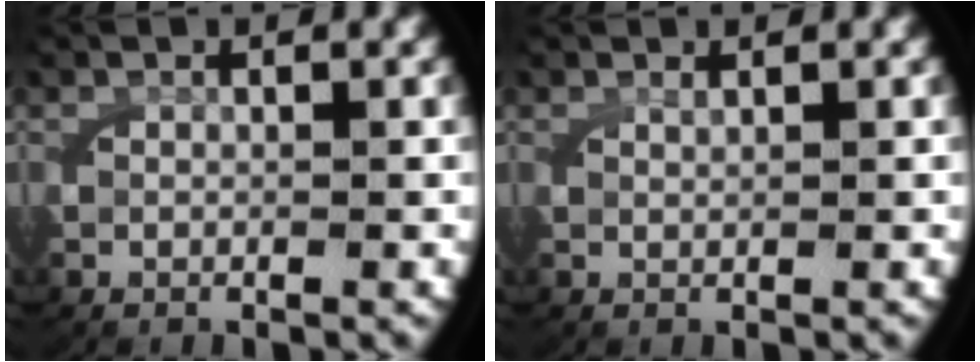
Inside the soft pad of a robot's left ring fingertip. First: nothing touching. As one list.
[{"total": 0.7, "force": [0.5, -0.4, 0.3], "torque": [-0.004, 0.001, 0.012]}]